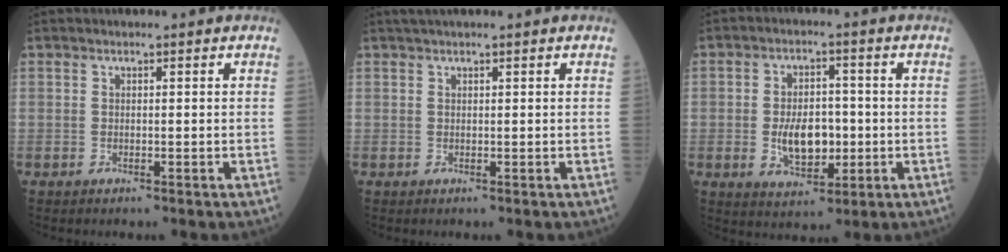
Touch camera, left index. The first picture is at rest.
{"total": 1.6, "force": [1.4, -0.1, 0.9], "torque": [-0.013, 0.019, 0.027]}
{"total": 7.5, "force": [-1.2, 4.2, 6.0], "torque": [-0.112, 0.002, -0.014]}